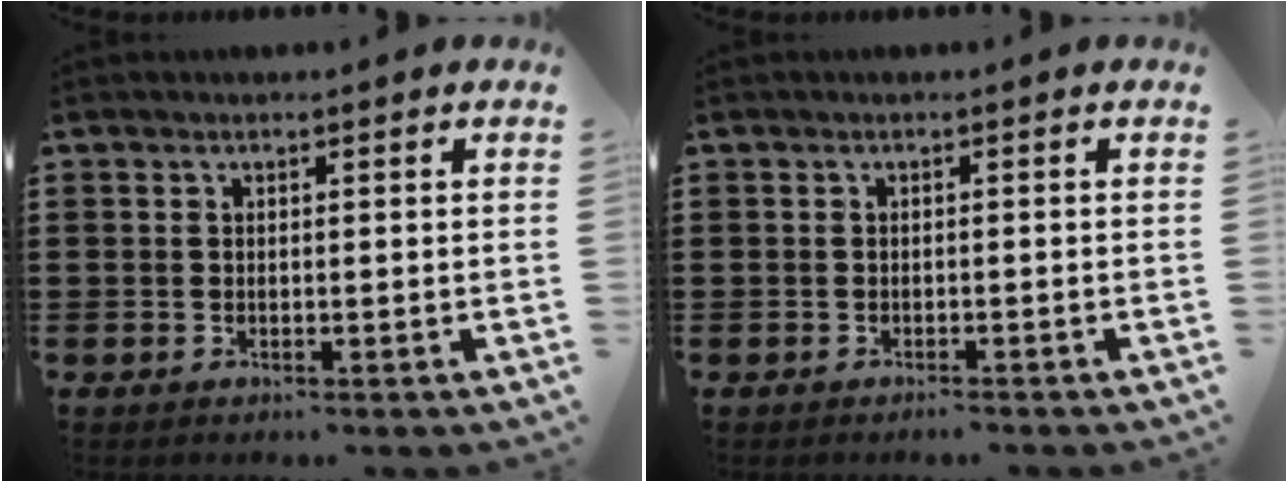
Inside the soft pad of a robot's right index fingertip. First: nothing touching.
{"total": 0.7, "force": [-0.6, 0.0, 0.2], "torque": [-0.005, -0.003, -0.013]}